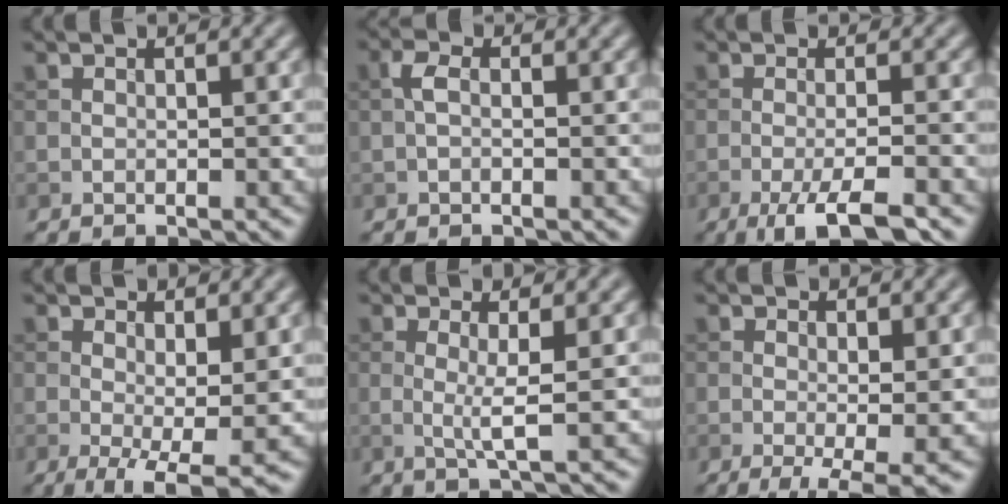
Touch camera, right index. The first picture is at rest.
{"total": 1.5, "force": [-0.2, 0.8, 1.3], "torque": [-0.028, 0.005, -0.007]}
{"total": 5.1, "force": [-2.7, 1.0, 4.2], "torque": [-0.065, 0.000, -0.052]}
{"total": 5.2, "force": [-0.5, 1.5, 5.0], "torque": [-0.083, -0.015, -0.005]}
{"total": 2.4, "force": [0.3, 0.3, 2.4], "torque": [-0.048, -0.007, 0.002]}
{"total": 3.8, "force": [-0.7, 0.8, 3.6], "torque": [-0.058, -0.014, -0.010]}